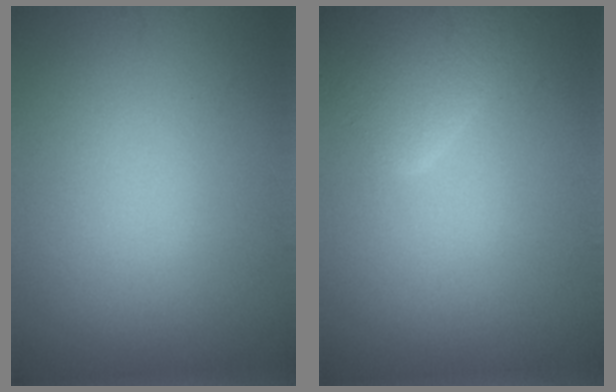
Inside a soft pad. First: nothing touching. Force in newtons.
{"total": 3.4, "press": 3.4, "slide": 0.2}